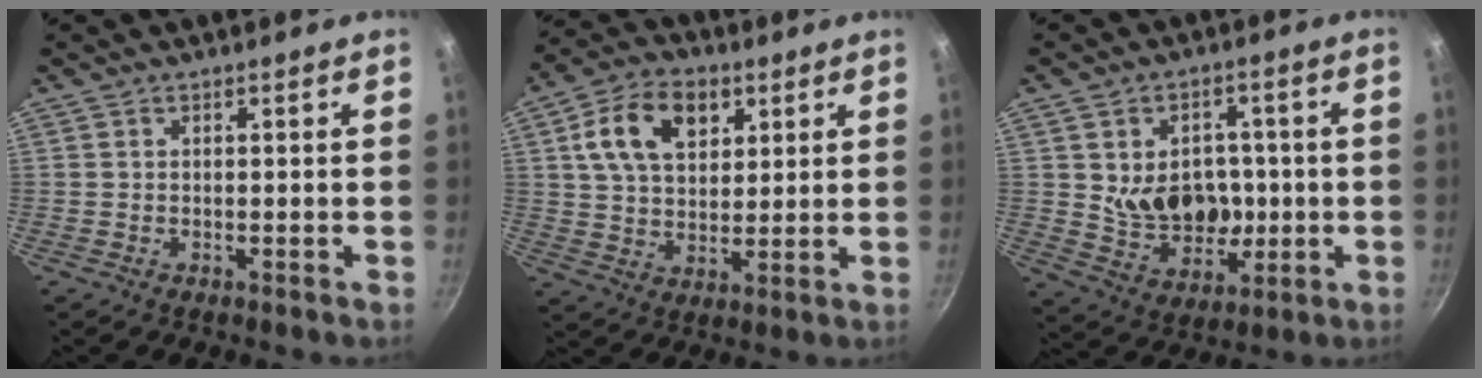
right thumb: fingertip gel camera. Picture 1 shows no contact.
{"total": 13.3, "force": [4.8, 8.8, 8.8], "torque": [-0.128, -0.001, 0.078]}
{"total": 12.7, "force": [0.2, 9.9, 7.9], "torque": [-0.083, -0.004, 0.020]}